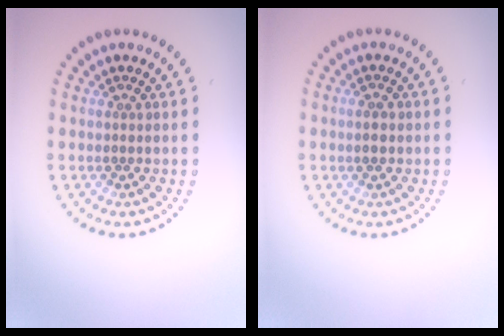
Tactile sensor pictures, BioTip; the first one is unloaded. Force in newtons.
{"total": 1.7, "press": 1.7, "slide": 0.0}